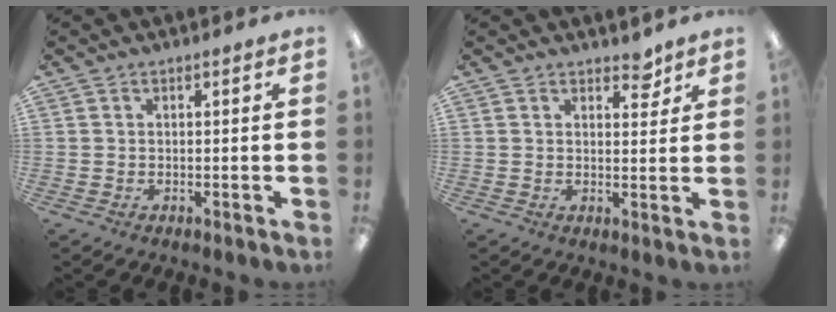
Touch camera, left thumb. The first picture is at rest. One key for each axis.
{"total": 3.7, "fx": 3.1, "fy": 1.5, "fz": 1.3, "tx": 0.002, "ty": -0.020, "tz": 0.050}